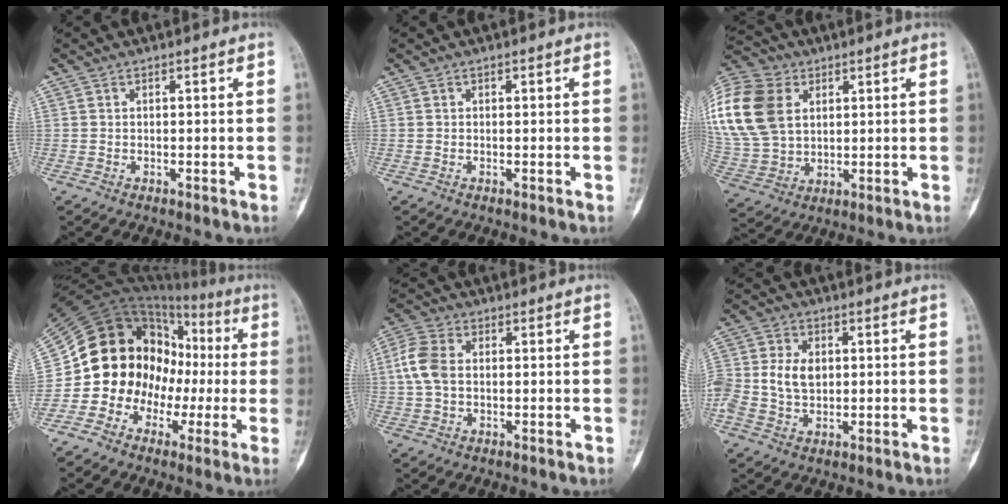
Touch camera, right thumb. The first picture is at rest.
{"total": 0.0}
{"total": 21.4, "force": [6.0, 15.6, 13.4], "torque": [-0.307, 0.014, 0.117]}
{"total": 16.4, "force": [-3.1, 14.2, 7.5], "torque": [-0.066, 0.103, -0.052]}
{"total": 6.7, "force": [0.4, 4.6, 4.9], "torque": [-0.115, 0.014, 0.001]}
{"total": 8.0, "force": [0.3, 5.9, 5.4], "torque": [-0.109, 0.009, 0.006]}